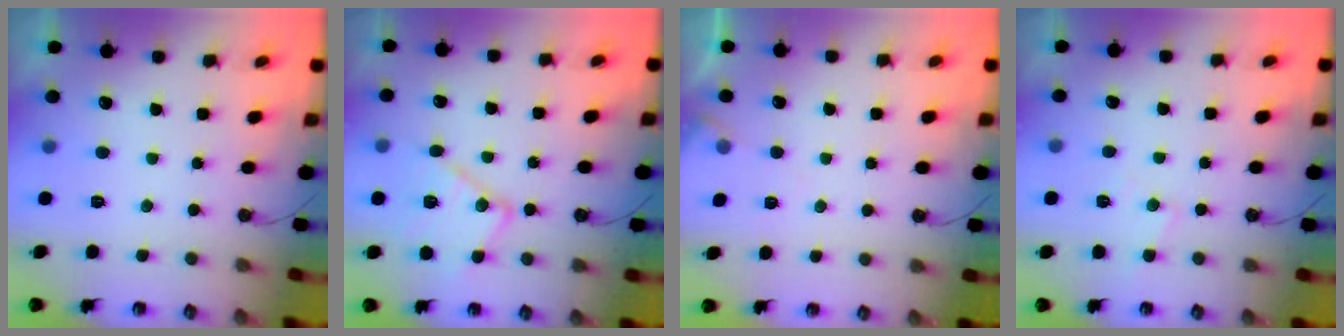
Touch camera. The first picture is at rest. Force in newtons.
{"total": 13.9, "press": 13.9, "slide": 0.6}
{"total": 4.3, "press": 4.3, "slide": 0.7}
{"total": 4.9, "press": 4.8, "slide": 0.6}